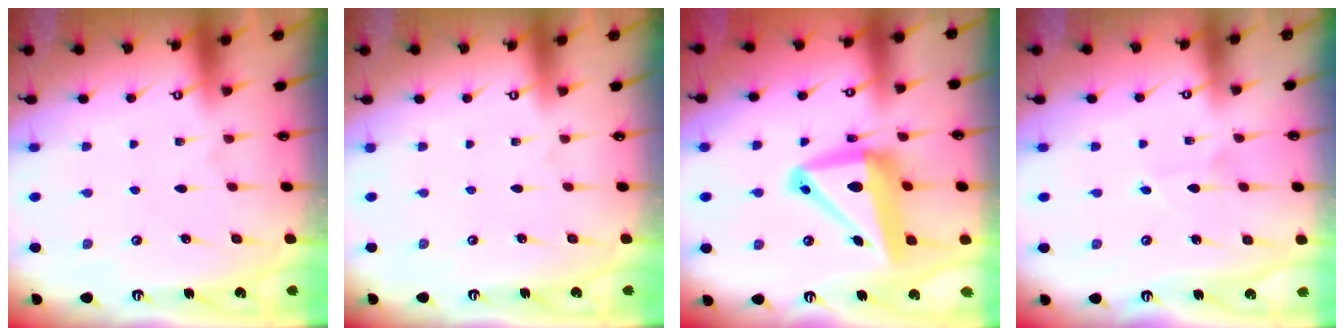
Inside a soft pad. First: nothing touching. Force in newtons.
{"total": 0.0}
{"total": 16.1, "press": 15.6, "slide": 3.9}
{"total": 3.0, "press": 2.9, "slide": 0.3}